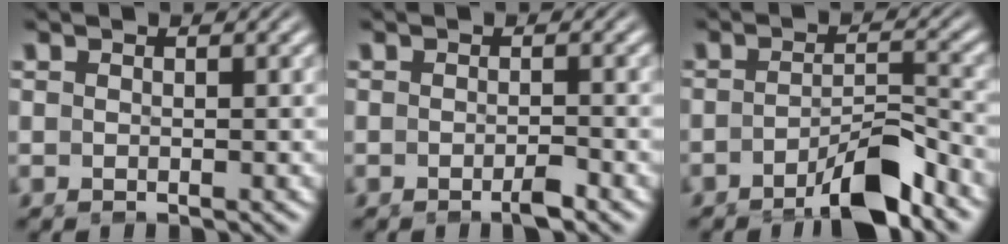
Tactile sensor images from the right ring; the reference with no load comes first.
{"total": 1.0, "force": [-0.8, -0.3, 0.5], "torque": [-0.006, 0.002, -0.016]}
{"total": 3.9, "force": [-2.9, 0.2, 2.7], "torque": [-0.028, -0.010, -0.041]}